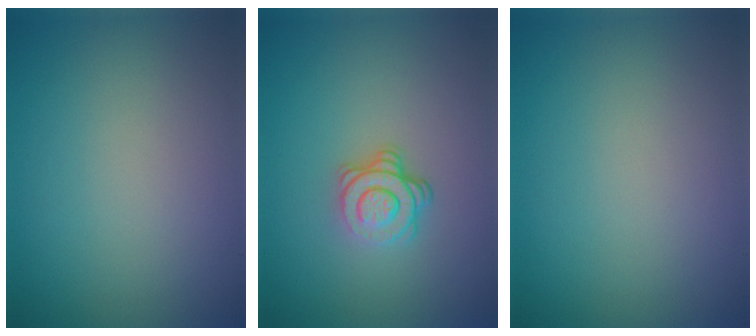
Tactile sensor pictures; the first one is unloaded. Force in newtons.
{"total": 3.7, "press": 2.6, "slide": 2.6}
{"total": 0.0}